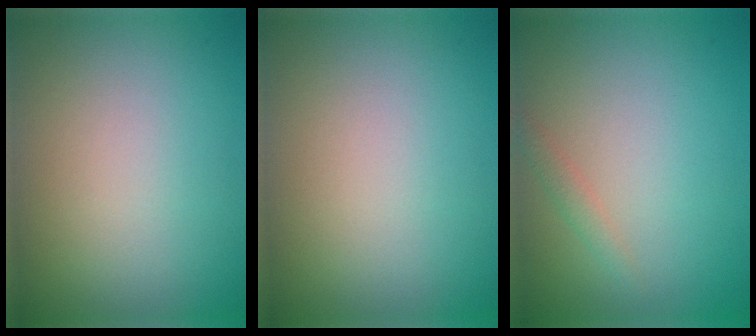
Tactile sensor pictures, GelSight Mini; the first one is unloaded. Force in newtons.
{"total": 0.0}
{"total": 1.0, "press": 1.0, "slide": 0.1}